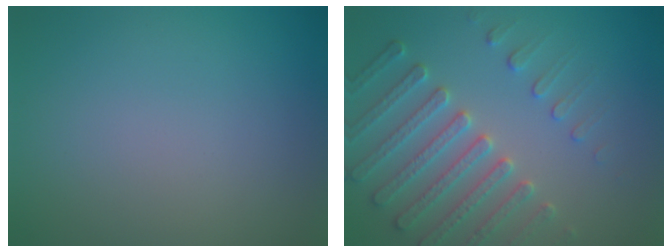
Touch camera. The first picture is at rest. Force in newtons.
{"total": 4.7, "press": 4.4, "slide": 1.7}